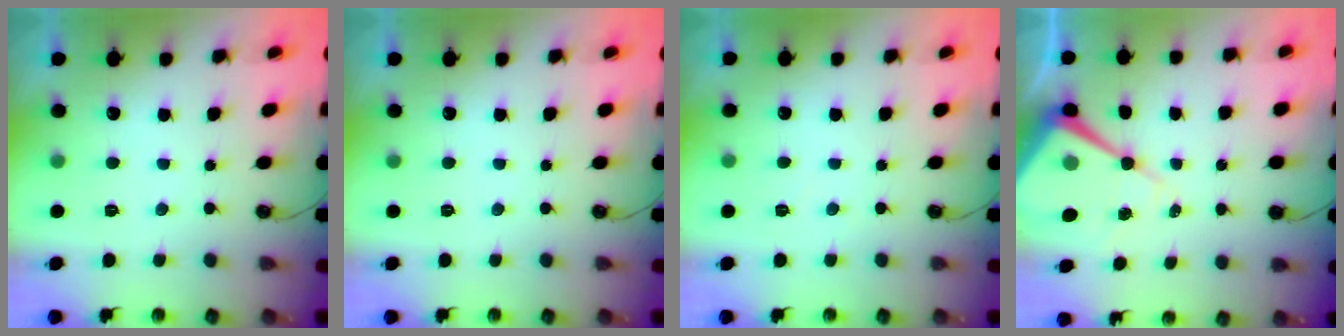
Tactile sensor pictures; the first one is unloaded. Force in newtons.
{"total": 0.0}
{"total": 2.8, "press": 2.8, "slide": 0.5}
{"total": 12.6, "press": 12.6, "slide": 1.3}